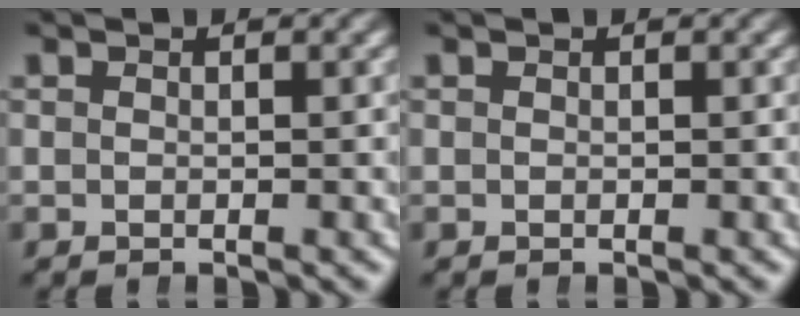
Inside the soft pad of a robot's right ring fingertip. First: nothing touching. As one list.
[{"total": 0.0}]